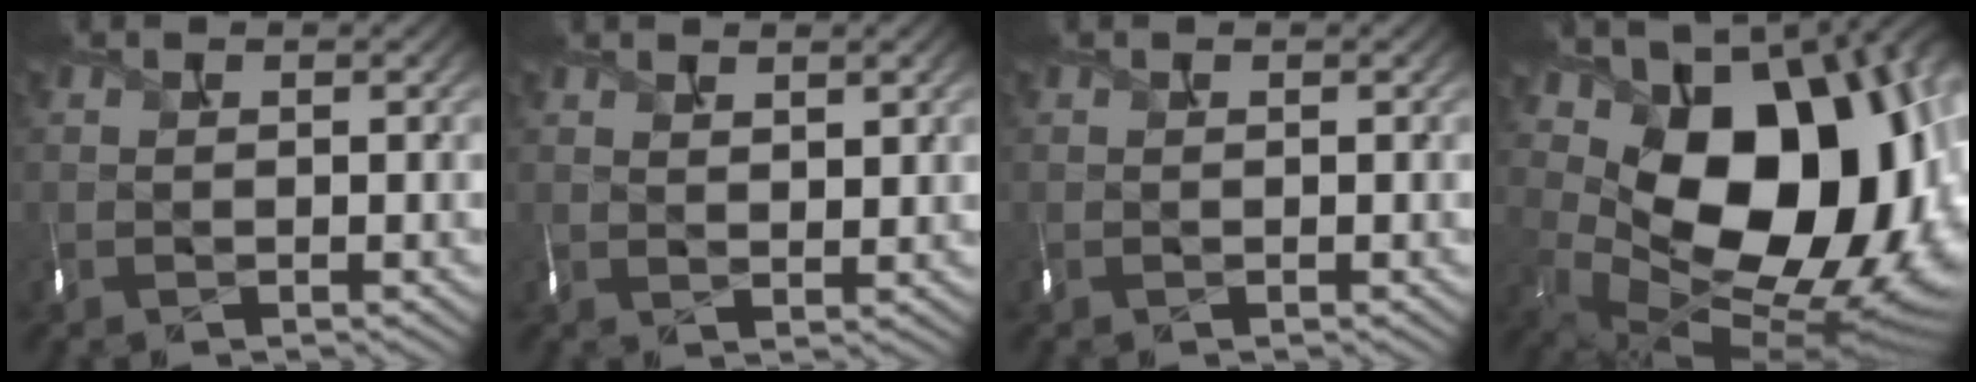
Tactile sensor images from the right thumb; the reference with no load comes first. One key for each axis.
{"total": 2.3, "fx": 1.5, "fy": 0.7, "fz": 1.6, "tx": -0.035, "ty": -0.001, "tz": 0.034}
{"total": 0.0}
{"total": 20.0, "fx": 4.4, "fy": 12.5, "fz": 15.0, "tx": -0.230, "ty": -0.008, "tz": 0.111}